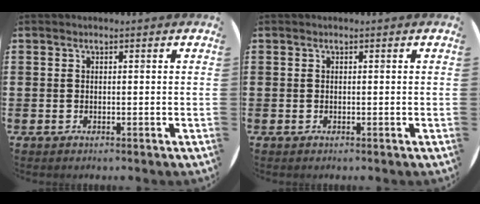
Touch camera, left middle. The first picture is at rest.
{"total": 0.0}